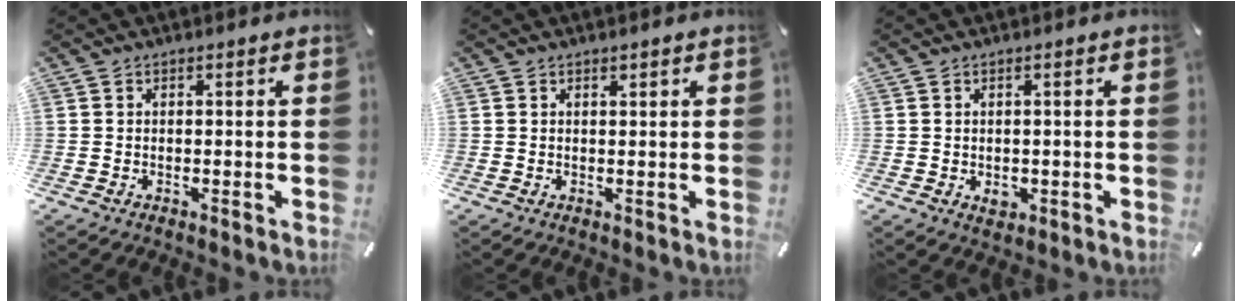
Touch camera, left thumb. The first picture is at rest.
{"total": 0.6, "force": [0.5, 0.2, 0.3], "torque": [-0.006, -0.001, 0.009]}
{"total": 2.1, "force": [-0.4, 1.8, 1.1], "torque": [-0.011, -0.001, -0.008]}